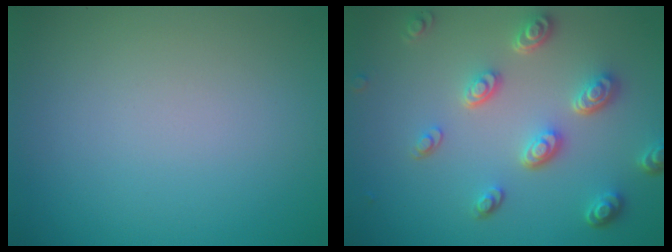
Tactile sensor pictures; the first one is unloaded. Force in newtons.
{"total": 4.8, "press": 3.7, "slide": 3.0}